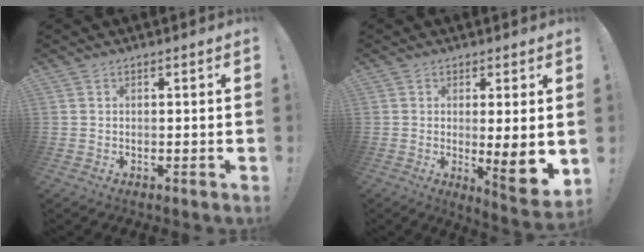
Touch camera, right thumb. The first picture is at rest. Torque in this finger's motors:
{"motor_torque": [0.06, 0.63, 0.38, 0.61, 0.04]}